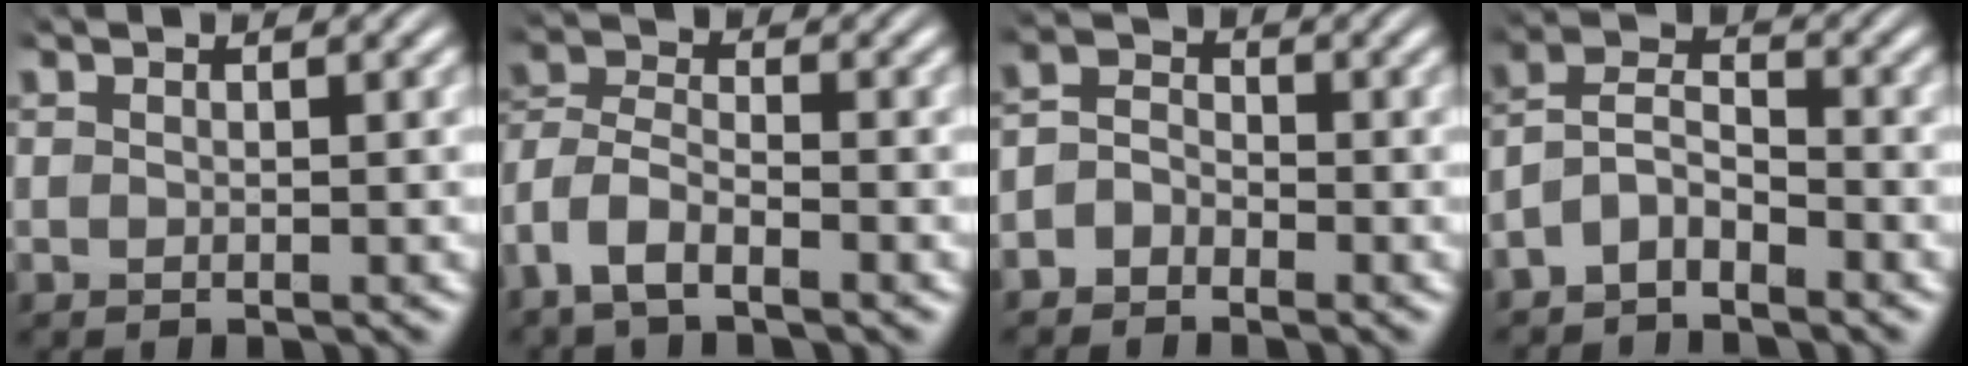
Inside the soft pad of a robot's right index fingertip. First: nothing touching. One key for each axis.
{"total": 5.4, "fx": -1.7, "fy": 4.5, "fz": 2.4, "tx": -0.079, "ty": -0.015, "tz": -0.035}
{"total": 3.2, "fx": -1.6, "fy": 2.6, "fz": 1.0, "tx": -0.015, "ty": -0.003, "tz": -0.036}
{"total": 5.9, "fx": -2.2, "fy": 4.8, "fz": 2.5, "tx": -0.058, "ty": -0.012, "tz": -0.050}